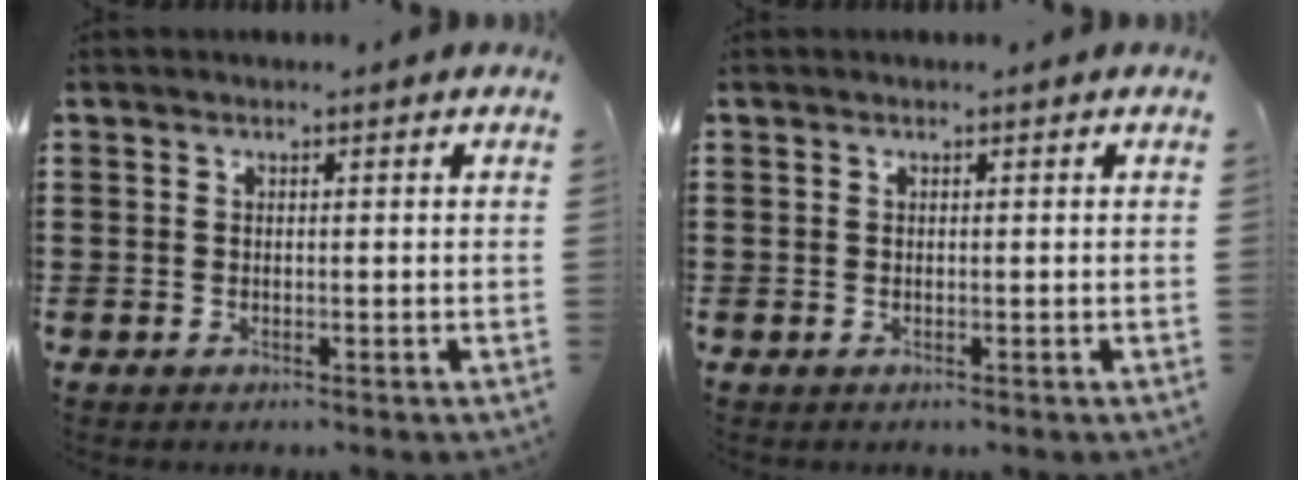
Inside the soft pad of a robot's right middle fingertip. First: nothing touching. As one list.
[{"total": 0.0}]